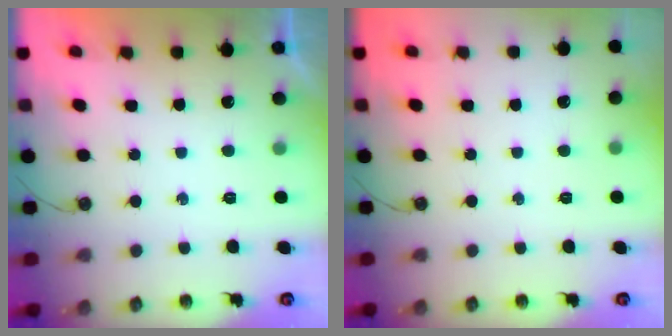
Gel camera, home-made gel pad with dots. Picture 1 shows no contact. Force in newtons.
{"total": 0.0}